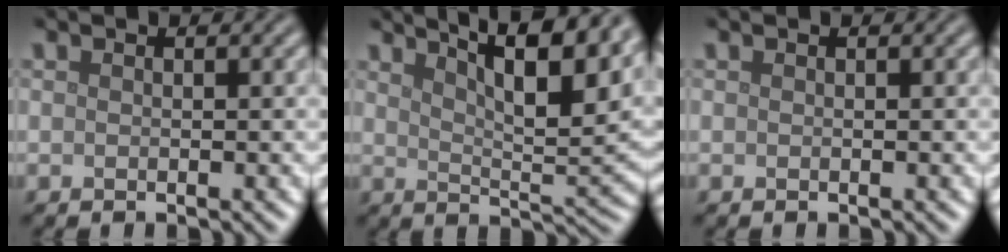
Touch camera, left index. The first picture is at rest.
{"total": 11.8, "force": [7.6, 3.1, 8.5], "torque": [-0.096, 0.022, 0.096]}
{"total": 0.0}